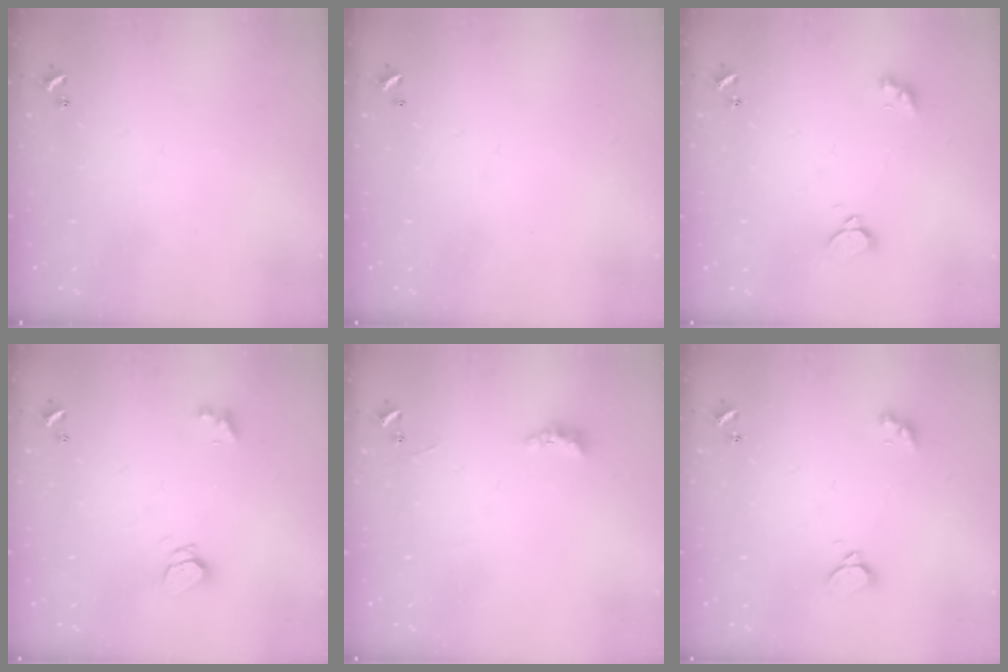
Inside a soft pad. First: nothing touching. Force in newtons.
{"total": 2.9, "press": 2.9, "slide": 0.1}
{"total": 1.9, "press": 1.9, "slide": 0.5}
{"total": 2.9, "press": 2.9, "slide": 0.2}
{"total": 2.1, "press": 2.0, "slide": 0.6}
{"total": 1.9, "press": 1.9, "slide": 0.5}